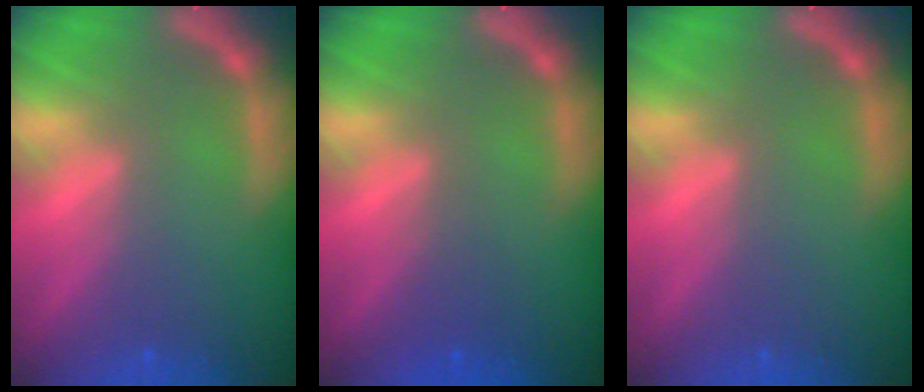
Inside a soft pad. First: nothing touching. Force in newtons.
{"total": 1.5}
{"total": 0.0}